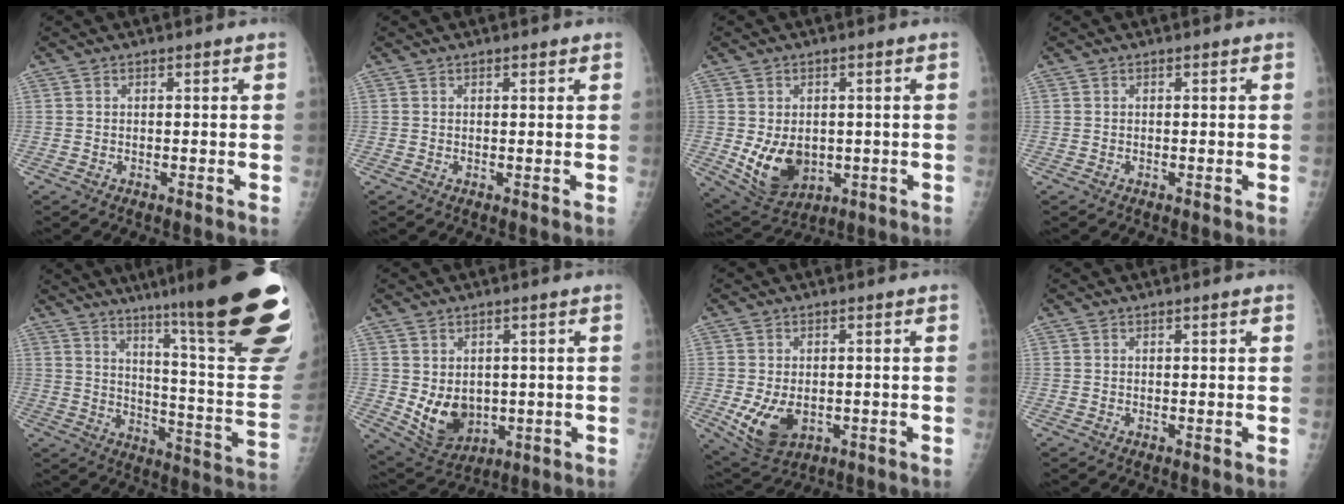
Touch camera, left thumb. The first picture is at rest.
{"total": 0.8, "force": [0.5, 0.3, 0.5], "torque": [-0.006, -0.002, 0.008]}
{"total": 10.0, "force": [-1.1, 7.2, 6.8], "torque": [-0.092, -0.012, 0.005]}
{"total": 0.0}
{"total": 31.5, "force": [20.6, 3.4, 23.6], "torque": [-0.243, -0.104, 0.288]}
{"total": 8.7, "force": [-0.2, 6.7, 5.5], "torque": [-0.068, -0.019, 0.023]}
{"total": 8.1, "force": [-1.6, 5.4, 5.9], "torque": [-0.100, -0.008, -0.012]}
{"total": 0.8, "force": [0.4, 0.0, 0.7], "torque": [-0.010, 0.001, 0.005]}